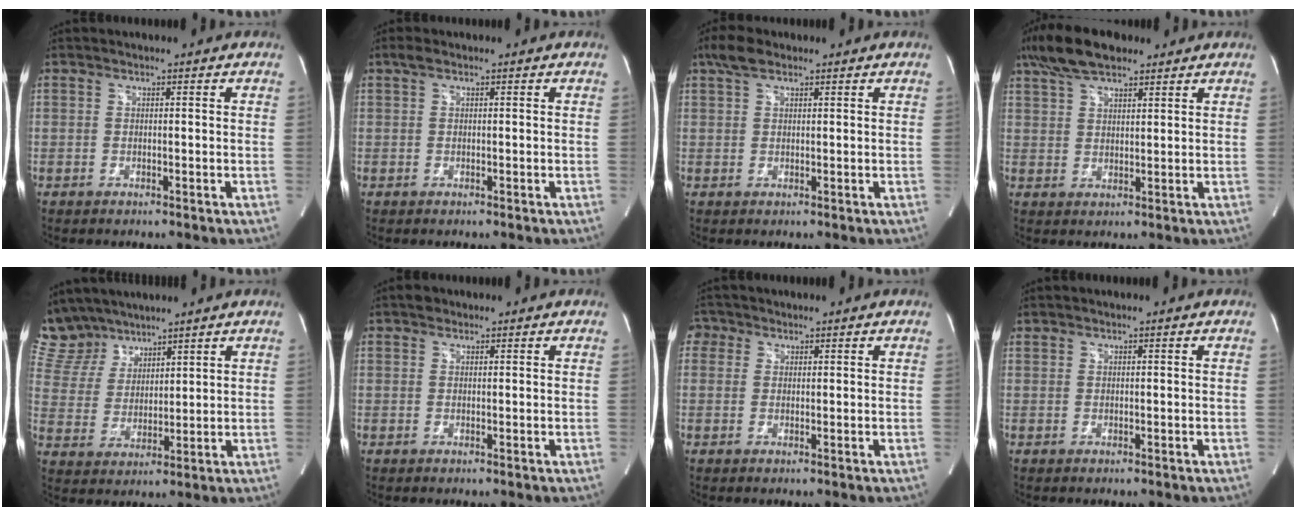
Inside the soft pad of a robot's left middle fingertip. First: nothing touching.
{"total": 1.1, "force": [0.6, 0.5, 0.8], "torque": [-0.016, 0.014, 0.011]}
{"total": 3.5, "force": [2.4, 1.5, 2.0], "torque": [-0.048, 0.017, 0.048]}
{"total": 8.9, "force": [6.7, 3.1, 5.0], "torque": [-0.102, 0.023, 0.123]}
{"total": 9.1, "force": [8.0, 4.0, 1.1], "torque": [-0.033, 0.016, 0.171]}
{"total": 1.0, "force": [0.8, 0.6, 0.2], "torque": [-0.005, 0.006, 0.011]}
{"total": 2.5, "force": [1.2, 2.1, 0.4], "torque": [0.000, 0.011, 0.018]}
{"total": 0.0}